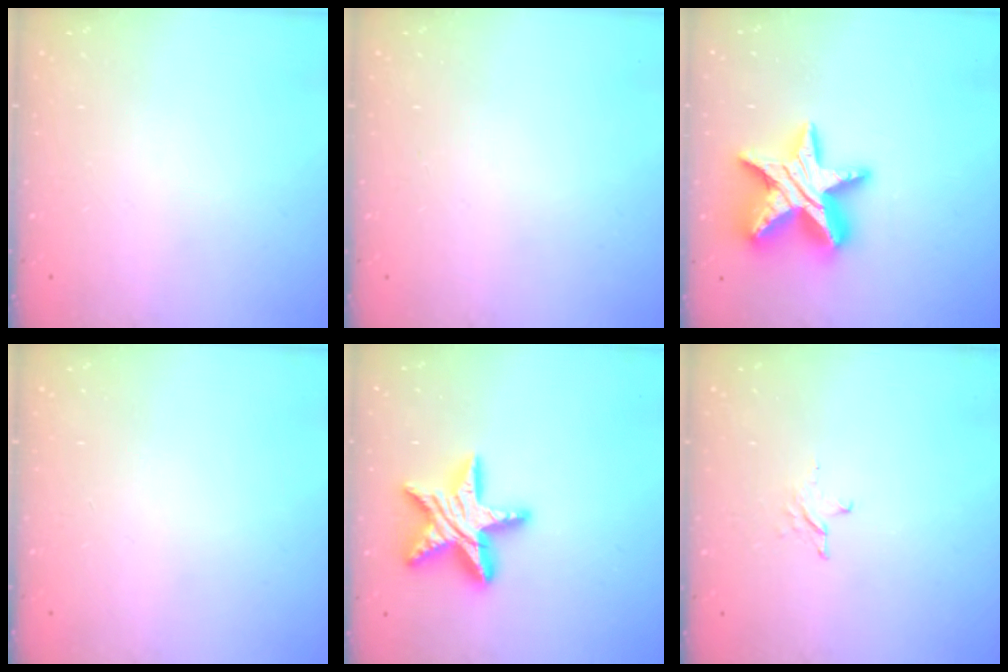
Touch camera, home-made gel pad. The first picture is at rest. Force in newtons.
{"total": 0.0}
{"total": 18.0, "press": 18.0, "slide": 1.2}
{"total": 0.0}
{"total": 17.7, "press": 17.6, "slide": 0.9}
{"total": 2.6, "press": 2.6, "slide": 0.3}